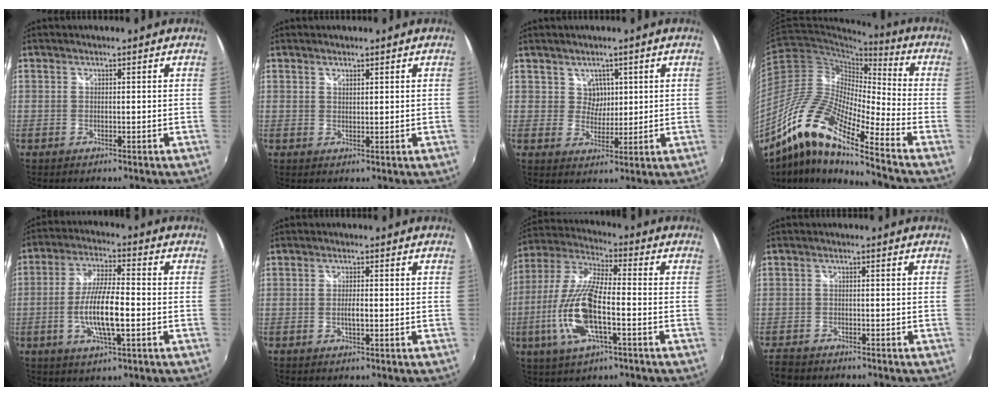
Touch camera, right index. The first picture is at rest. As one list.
[{"total": 1.1, "force": [0.9, 0.4, 0.4], "torque": [-0.004, 0.000, 0.016]}, {"total": 3.6, "force": [1.5, 3.3, 0.4], "torque": [-0.002, 0.005, 0.028]}, {"total": 16.1, "force": [-10.7, 2.3, 11.7], "torque": [-0.221, -0.001, -0.228]}, {"total": 10.8, "force": [-2.6, 2.4, 10.1], "torque": [-0.199, -0.003, -0.049]}, {"total": 2.0, "force": [-0.4, 0.5, 1.8], "torque": [-0.033, -0.001, -0.008]}, {"total": 16.2, "force": [-4.6, 5.0, 14.7], "torque": [-0.312, -0.009, -0.093]}, {"total": 3.7, "force": [-3.2, 1.9, 0.7], "torque": [-0.031, -0.007, -0.064]}]